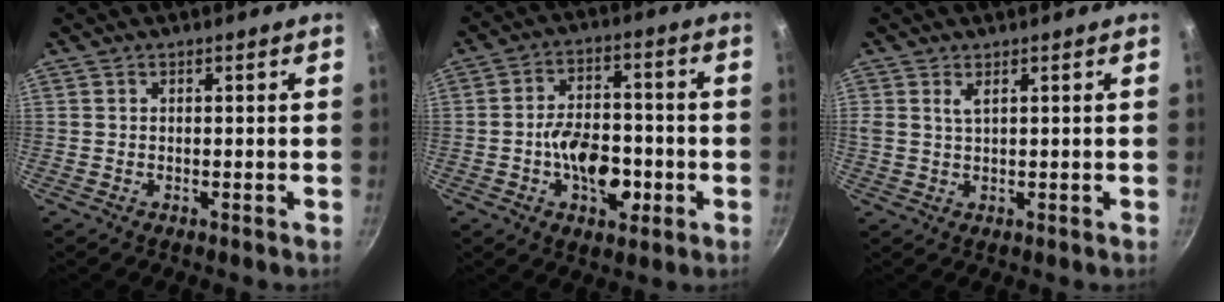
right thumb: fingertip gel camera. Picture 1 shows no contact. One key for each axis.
{"total": 11.7, "fx": -3.1, "fy": 7.0, "fz": 8.8, "tx": -0.110, "ty": 0.025, "tz": -0.051}
{"total": 1.7, "fx": 0.8, "fy": 0.6, "fz": 1.3, "tx": -0.025, "ty": -0.004, "tz": 0.016}